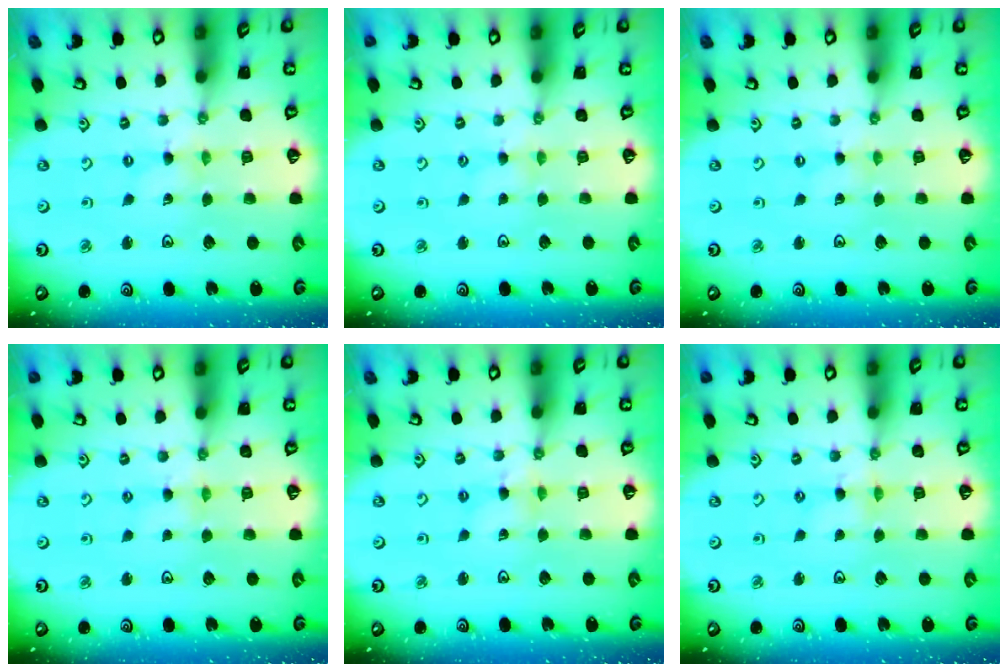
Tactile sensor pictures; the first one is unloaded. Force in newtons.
{"total": 2.5, "press": 2.5, "slide": 0.4}
{"total": 0.0}
{"total": 3.0, "press": 2.9, "slide": 0.4}
{"total": 3.3, "press": 3.3, "slide": 0.3}
{"total": 1.7, "press": 1.7, "slide": 0.2}